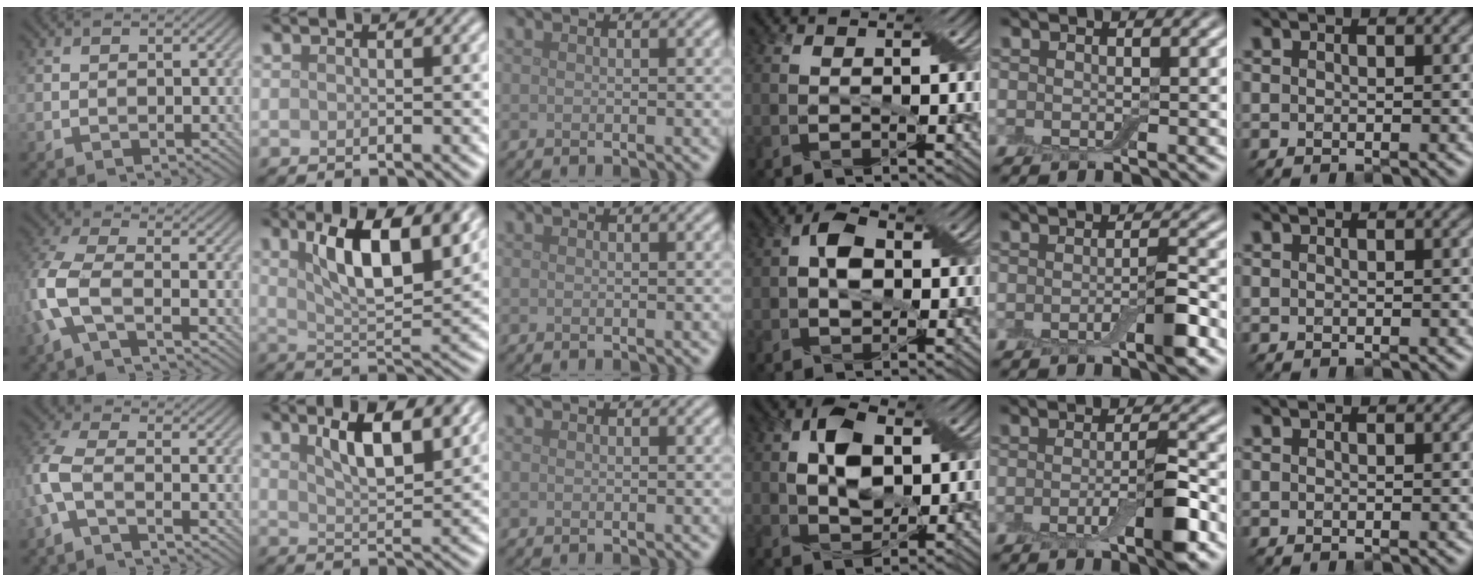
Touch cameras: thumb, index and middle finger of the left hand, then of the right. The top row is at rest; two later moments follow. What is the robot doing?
{"motion": "insert", "object": "box of matches"}